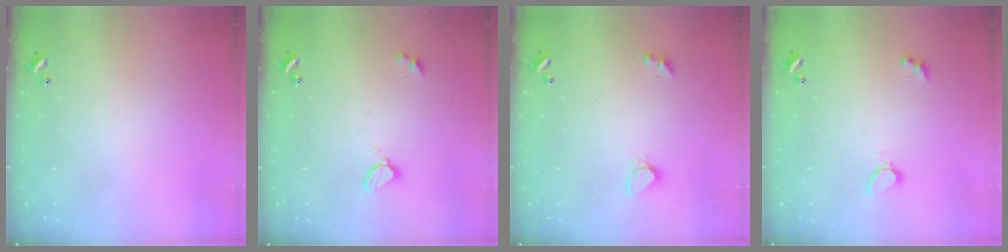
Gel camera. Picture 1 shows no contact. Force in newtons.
{"total": 3.1, "press": 3.1, "slide": 0.3}
{"total": 2.1, "press": 2.0, "slide": 0.6}
{"total": 3.7, "press": 3.6, "slide": 0.7}